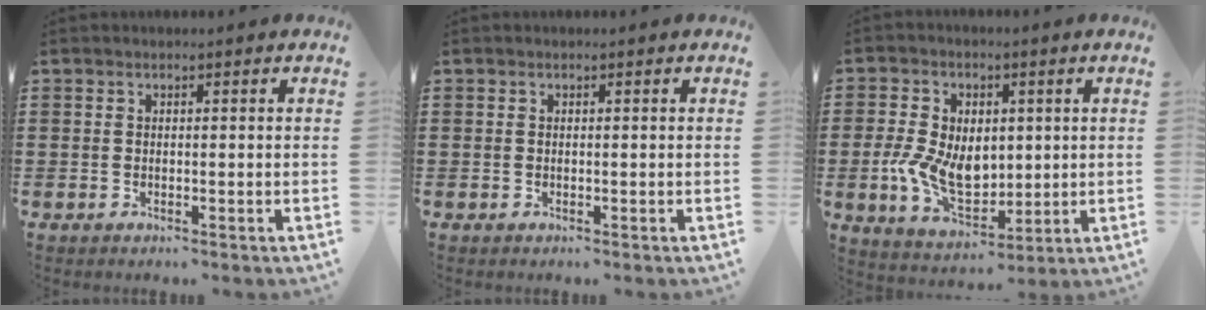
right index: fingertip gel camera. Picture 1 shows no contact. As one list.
[{"total": 0.0}, {"total": 9.2, "force": [-0.2, 6.5, 6.5], "torque": [-0.143, 0.009, -0.002]}]